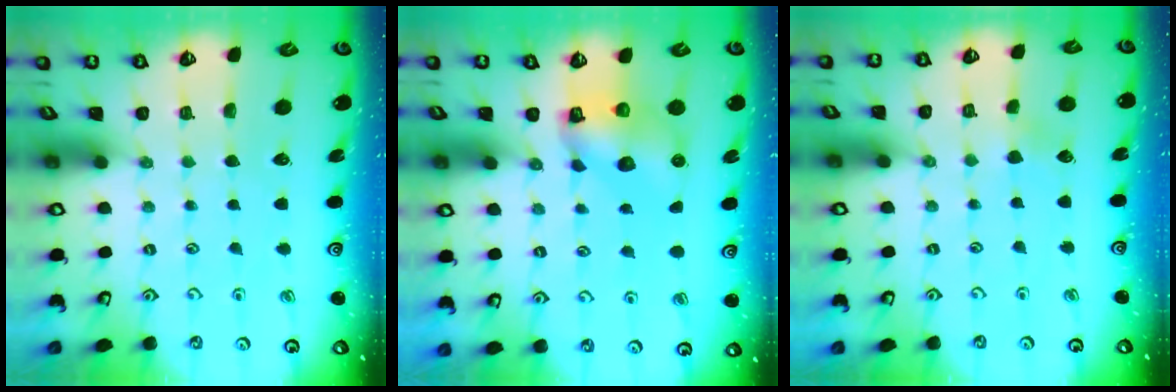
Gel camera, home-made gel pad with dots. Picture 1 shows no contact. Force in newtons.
{"total": 7.9, "press": 7.9, "slide": 0.5}
{"total": 2.1, "press": 2.1, "slide": 0.3}